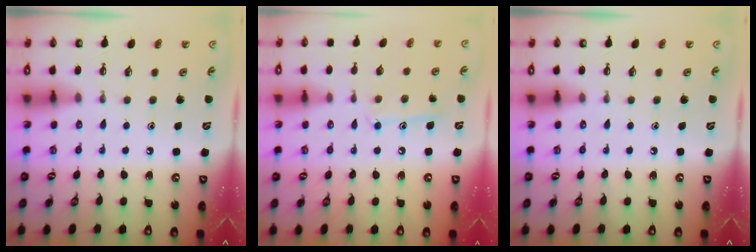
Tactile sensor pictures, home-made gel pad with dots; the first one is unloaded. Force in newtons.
{"total": 9.5, "press": 9.5, "slide": 0.7}
{"total": 0.0}